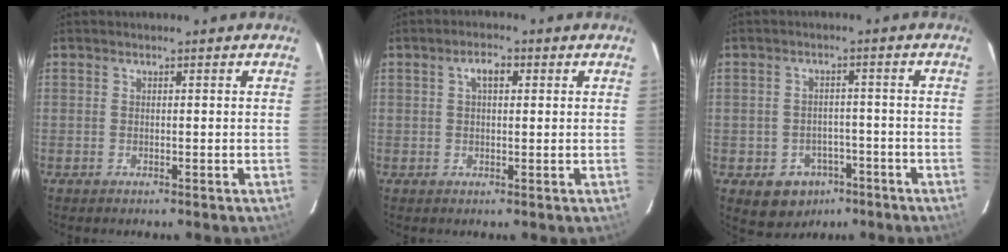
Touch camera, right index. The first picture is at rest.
{"total": 3.0, "force": [0.9, 1.5, 2.3], "torque": [-0.041, 0.011, 0.016]}
{"total": 7.4, "force": [-4.1, 5.8, 2.1], "torque": [-0.048, 0.017, -0.037]}